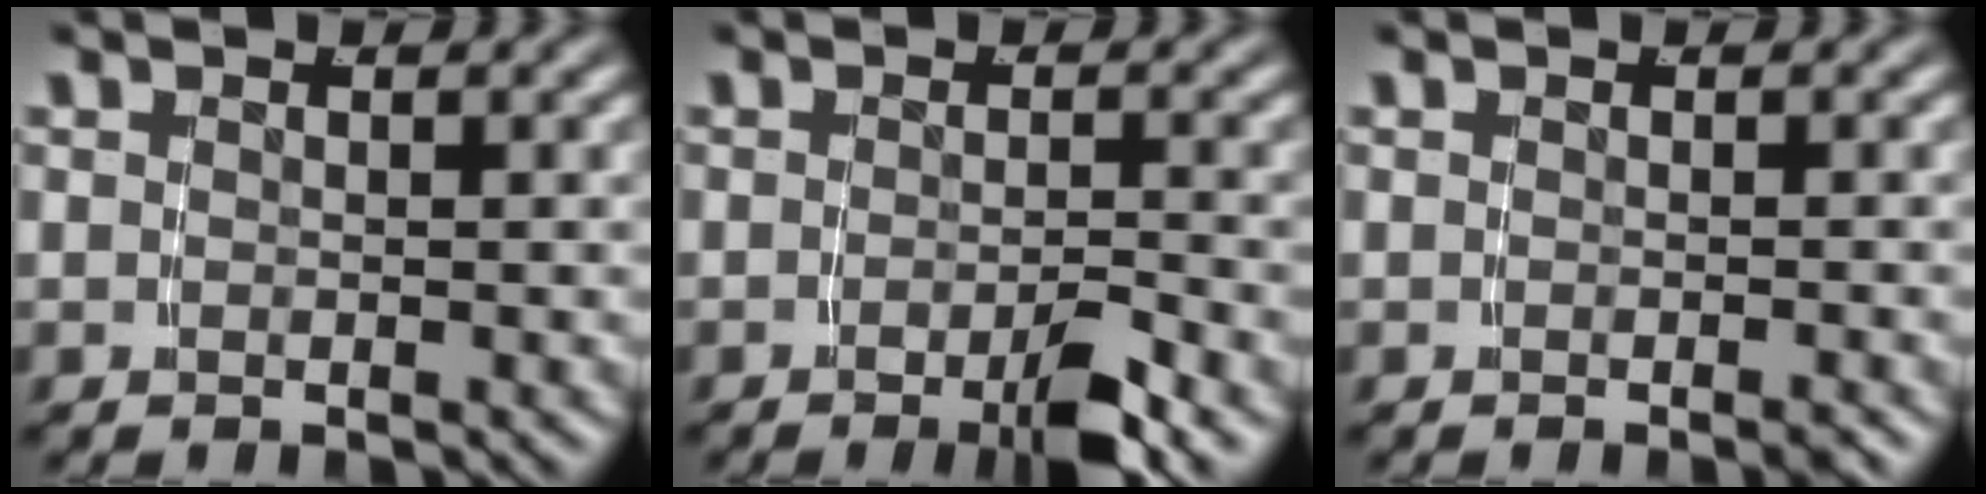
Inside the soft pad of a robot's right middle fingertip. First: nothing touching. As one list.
[{"total": 3.2, "force": [-2.1, 0.1, 2.5], "torque": [-0.032, 0.001, -0.039]}, {"total": 0.6, "force": [-0.4, 0.0, 0.4], "torque": [-0.003, 0.007, -0.012]}]